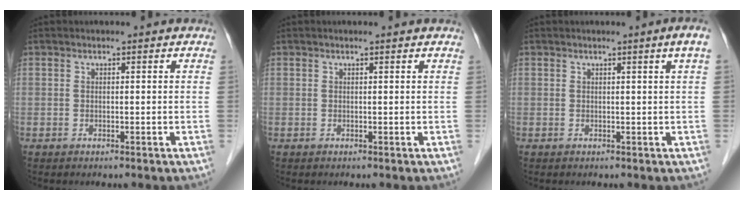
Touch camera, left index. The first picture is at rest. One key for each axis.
{"total": 0.9, "fx": 0.9, "fy": 0.0, "fz": 0.3, "tx": -0.012, "ty": 0.007, "tz": 0.010}
{"total": 1.5, "fx": 0.5, "fy": -0.6, "fz": 1.3, "tx": -0.020, "ty": -0.002, "tz": 0.011}